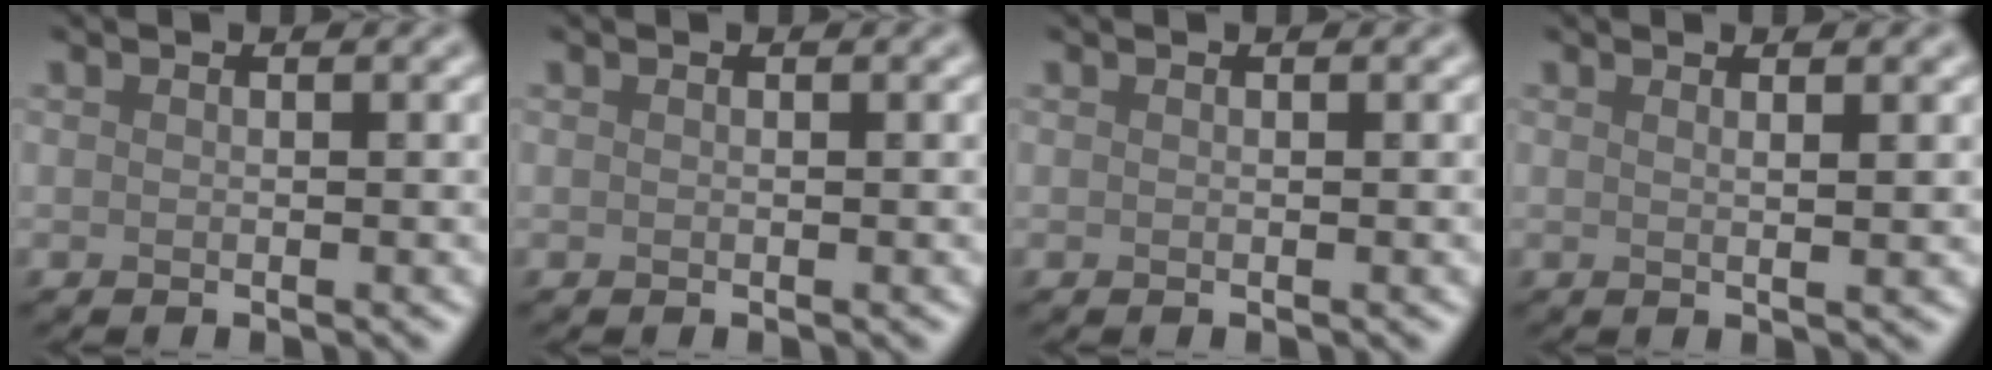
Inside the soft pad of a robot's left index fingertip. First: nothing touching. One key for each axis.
{"total": 0.0}
{"total": 0.0}
{"total": 2.7, "fx": 1.2, "fy": 1.0, "fz": 2.3, "tx": -0.022, "ty": 0.006, "tz": -0.008}